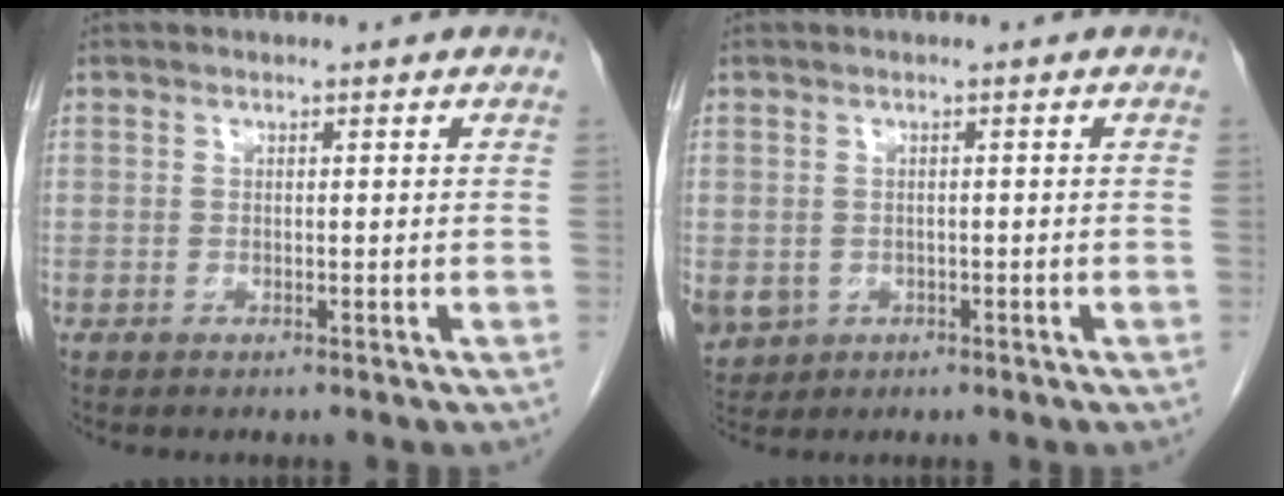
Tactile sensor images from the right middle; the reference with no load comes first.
{"total": 8.6, "force": [-3.1, 7.4, 3.1], "torque": [-0.096, -0.003, -0.039]}